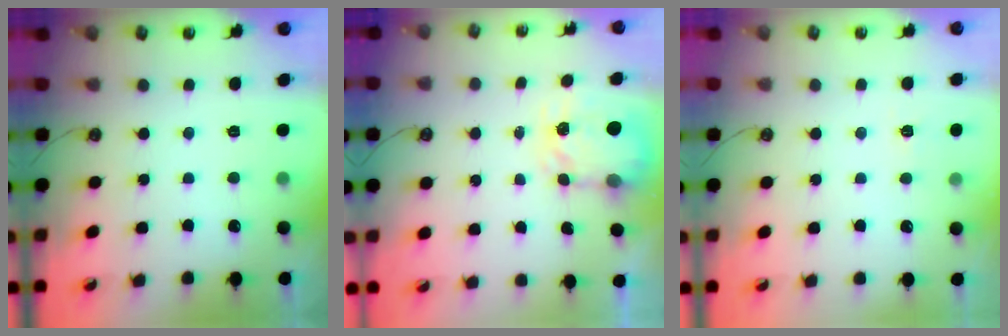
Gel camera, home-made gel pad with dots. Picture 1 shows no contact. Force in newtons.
{"total": 3.9, "press": 3.9, "slide": 0.6}
{"total": 2.7, "press": 2.7, "slide": 0.3}